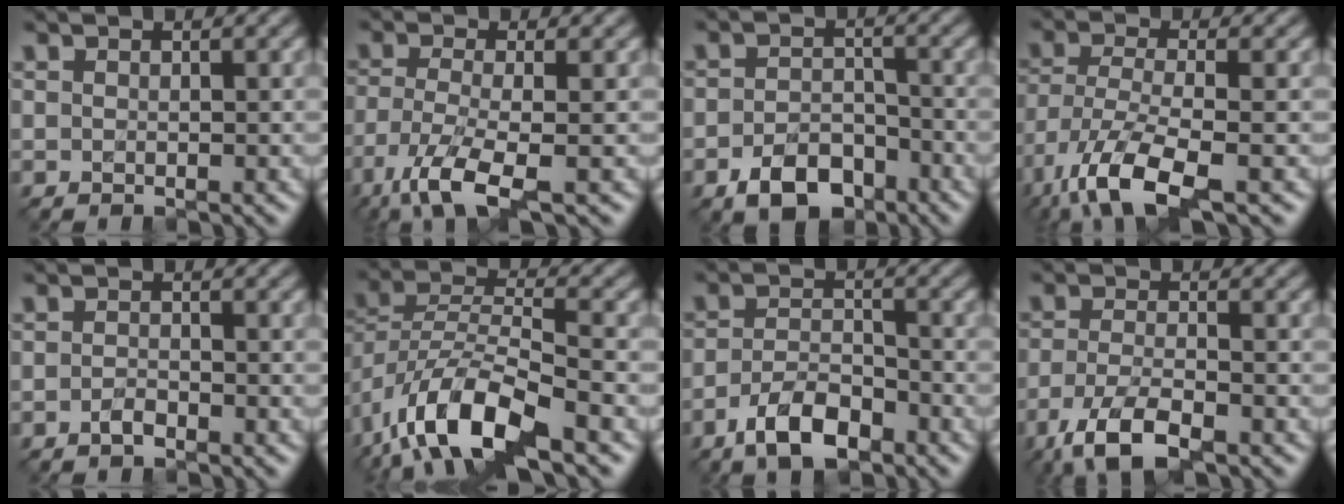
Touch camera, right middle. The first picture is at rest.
{"total": 5.9, "force": [-3.5, 1.5, 4.6], "torque": [-0.107, -0.005, -0.071]}
{"total": 4.0, "force": [-2.6, 2.2, 2.0], "torque": [-0.037, 0.006, -0.050]}
{"total": 7.7, "force": [-4.1, 2.6, 5.9], "torque": [-0.141, -0.011, -0.080]}
{"total": 0.5, "force": [-0.5, 0.0, 0.1], "torque": [-0.013, 0.010, -0.011]}
{"total": 10.1, "force": [-5.9, 4.1, 7.1], "torque": [-0.147, 0.003, -0.116]}
{"total": 4.6, "force": [-3.3, 1.7, 2.7], "torque": [-0.055, 0.009, -0.062]}
{"total": 5.2, "force": [-3.7, 1.5, 3.4], "torque": [-0.084, -0.001, -0.074]}